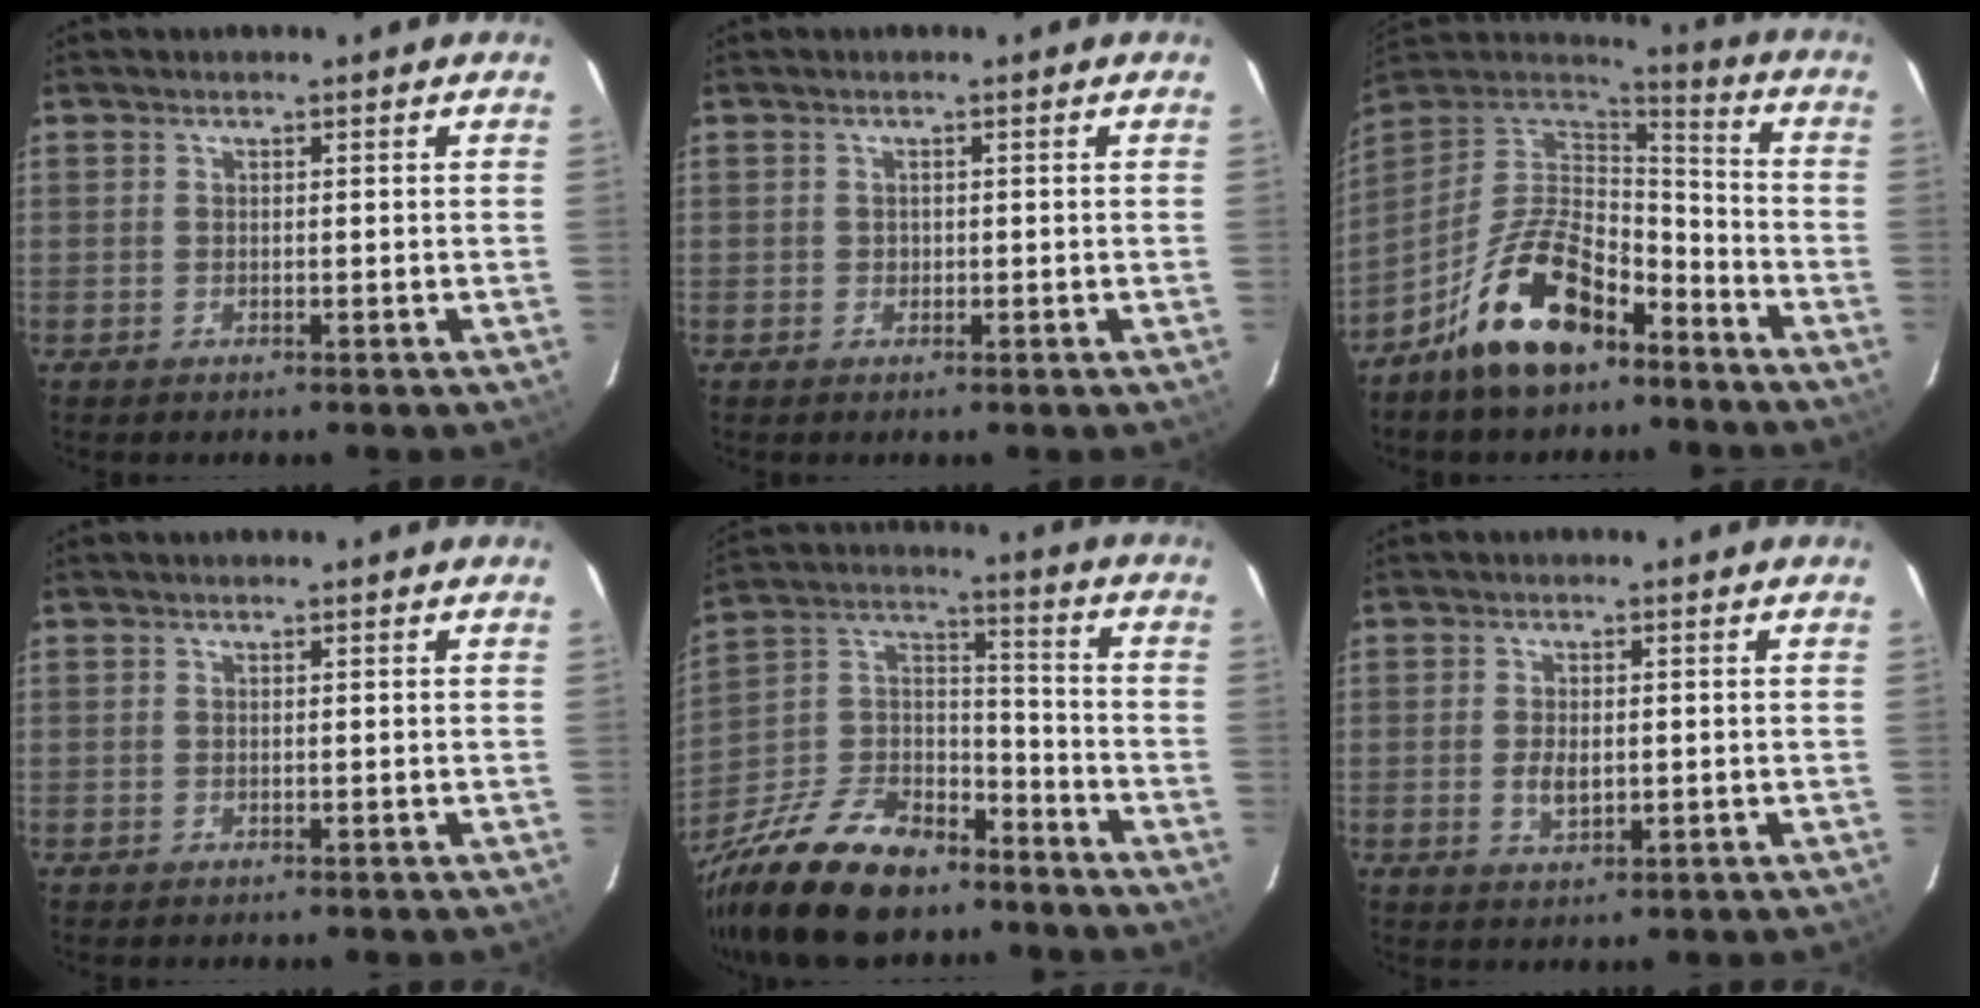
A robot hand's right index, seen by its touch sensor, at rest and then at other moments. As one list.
[{"total": 0.7, "force": [0.0, 0.7, -0.1], "torque": [0.006, 0.001, 0.003]}, {"total": 17.4, "force": [-10.8, 8.3, 10.9], "torque": [-0.215, 0.016, -0.183]}, {"total": 0.0}, {"total": 23.5, "force": [-16.5, 12.1, 11.6], "torque": [-0.267, 0.029, -0.271]}, {"total": 3.7, "force": [-0.4, 2.0, 3.0], "torque": [-0.056, -0.005, -0.003]}]